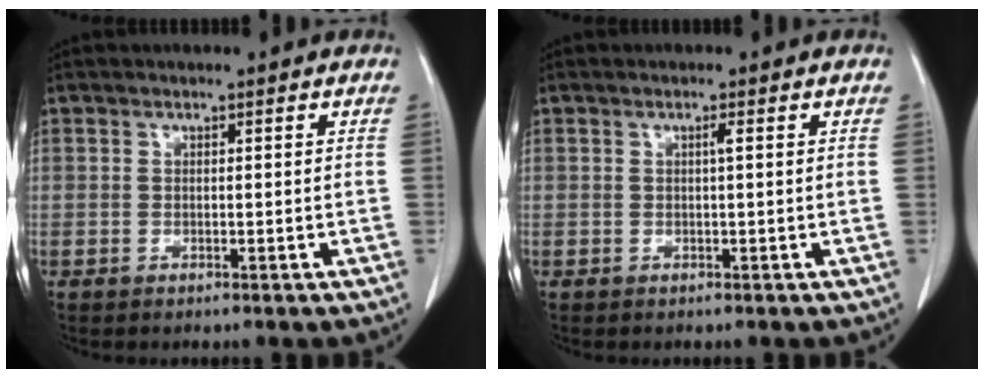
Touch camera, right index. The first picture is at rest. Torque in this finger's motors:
{"motor_torque": [0.13, -0.06, 0.00, 0.01]}